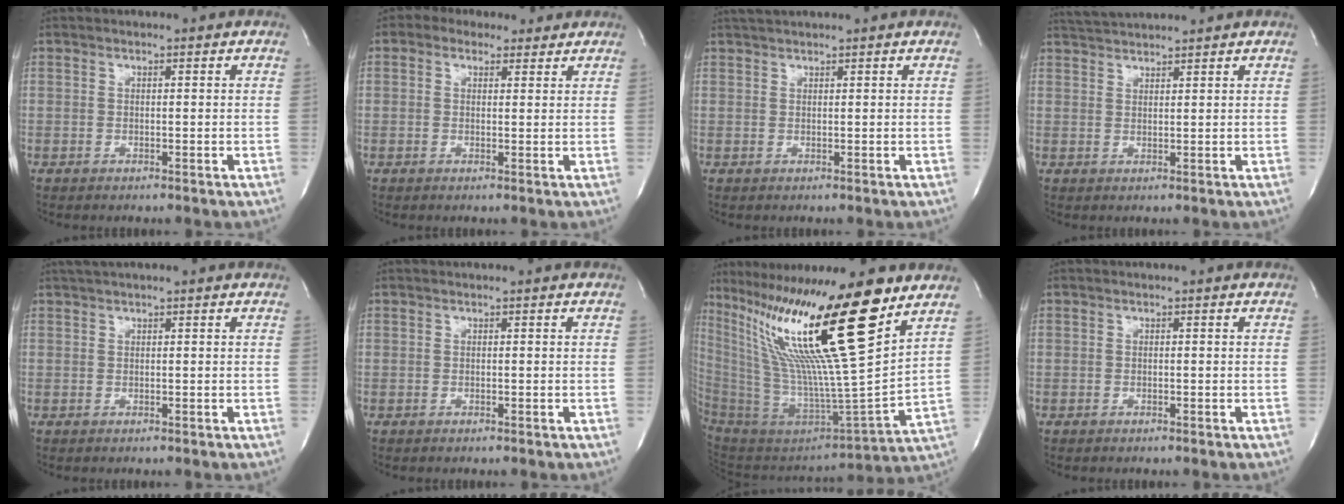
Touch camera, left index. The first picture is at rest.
{"total": 5.4, "force": [3.9, 3.4, 1.6], "torque": [-0.028, 0.027, 0.060]}
{"total": 2.6, "force": [2.5, 0.0, 0.9], "torque": [-0.015, 0.021, 0.045]}
{"total": 4.8, "force": [4.7, -0.3, 1.0], "torque": [-0.026, 0.025, 0.085]}
{"total": 2.9, "force": [2.5, 0.1, 1.5], "torque": [-0.024, 0.026, 0.042]}
{"total": 0.0}
{"total": 29.1, "force": [18.1, 0.3, 22.7], "torque": [-0.437, -0.012, 0.325]}
{"total": 0.0}